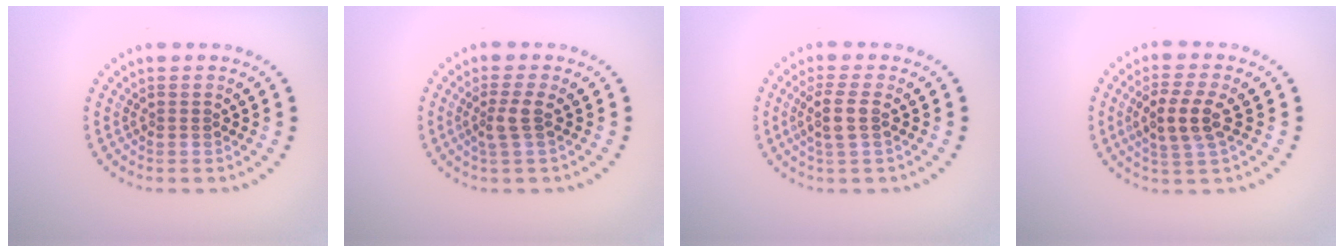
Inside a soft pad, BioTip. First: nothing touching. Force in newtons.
{"total": 1.9, "press": 1.4, "slide": 1.3}
{"total": 2.3, "press": 2.0, "slide": 1.1}
{"total": 3.5, "press": 3.3, "slide": 1.4}